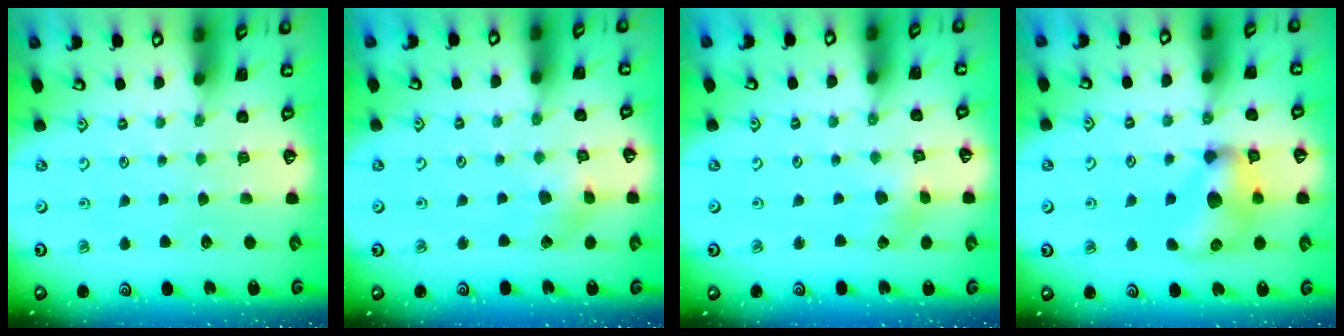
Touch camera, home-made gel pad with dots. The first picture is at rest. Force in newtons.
{"total": 3.8, "press": 3.8, "slide": 0.4}
{"total": 1.9, "press": 1.9, "slide": 0.3}
{"total": 16.3, "press": 16.2, "slide": 1.1}